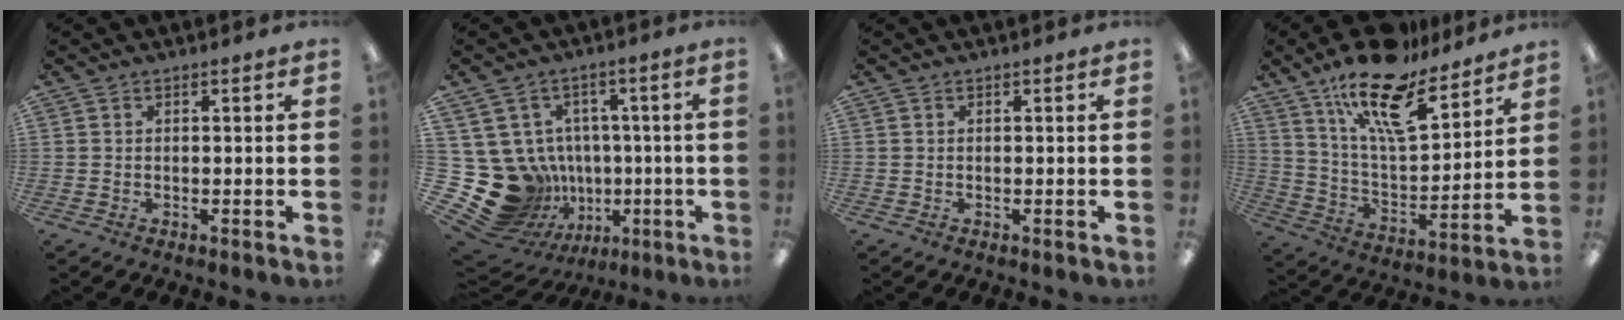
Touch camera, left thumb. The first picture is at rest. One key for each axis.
{"total": 18.4, "fx": -2.3, "fy": 16.7, "fz": 7.5, "tx": -0.164, "ty": -0.012, "tz": 0.011}
{"total": 0.0}
{"total": 19.8, "fx": 14.0, "fy": 7.0, "fz": 12.0, "tx": -0.206, "ty": -0.084, "tz": 0.242}